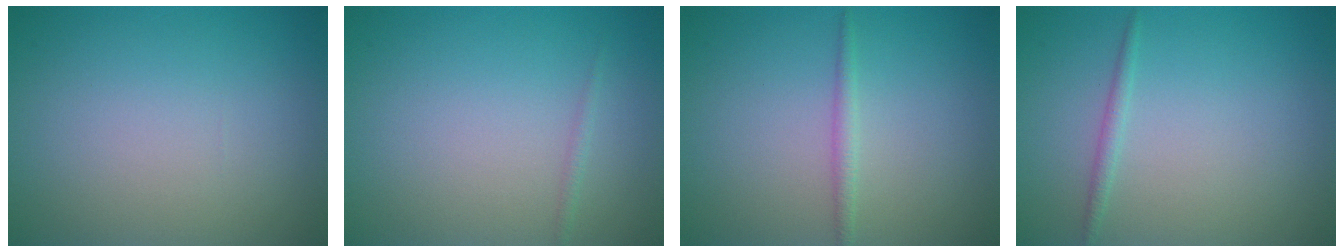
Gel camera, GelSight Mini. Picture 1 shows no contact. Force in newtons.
{"total": 0.6, "press": 0.6, "slide": 0.0}
{"total": 1.2, "press": 1.2, "slide": 0.1}
{"total": 0.9, "press": 0.9, "slide": 0.0}